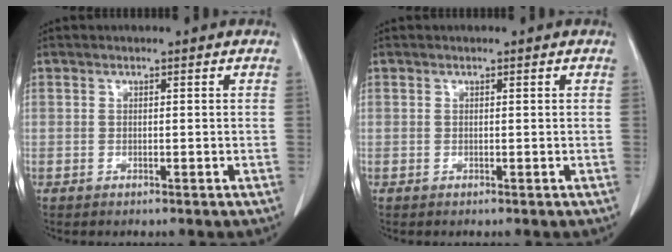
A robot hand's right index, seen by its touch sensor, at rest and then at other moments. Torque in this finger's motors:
{"motor_torque": [-0.13, -0.01, -0.04, -0.01]}